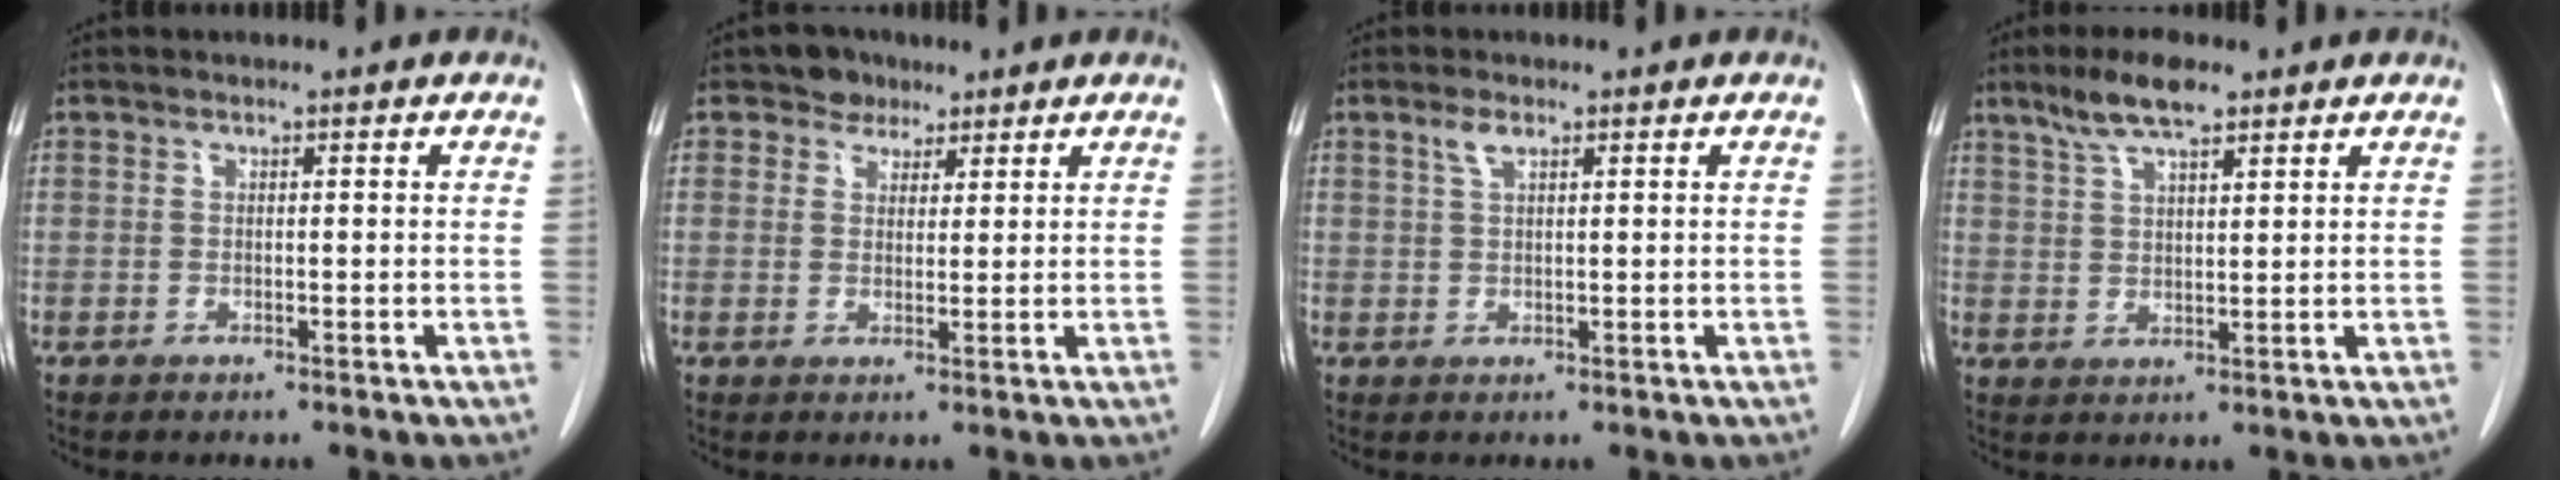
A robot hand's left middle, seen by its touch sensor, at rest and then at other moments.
{"total": 3.4, "force": [2.4, 2.4, 0.4], "torque": [-0.004, 0.004, 0.035]}
{"total": 1.9, "force": [1.2, 0.6, 1.4], "torque": [-0.033, 0.006, 0.027]}
{"total": 6.8, "force": [4.9, 1.5, 4.4], "torque": [-0.093, 0.010, 0.093]}